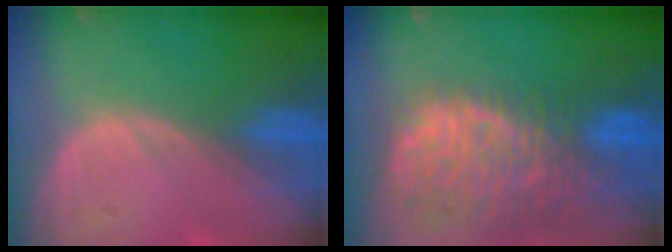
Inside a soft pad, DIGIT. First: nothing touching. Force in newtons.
{"total": 13.8, "press": 11.3, "slide": 7.9}